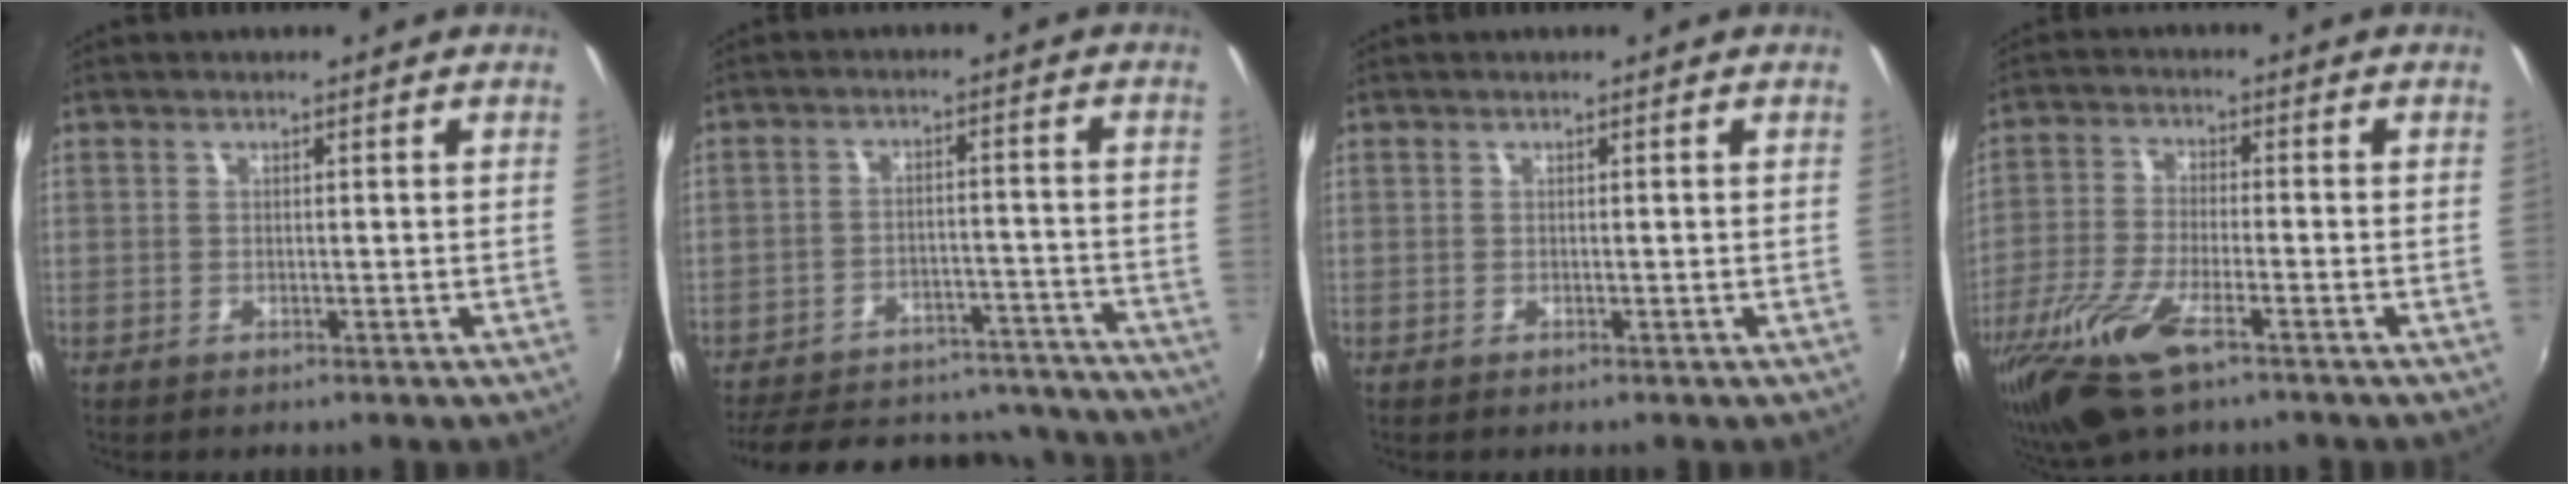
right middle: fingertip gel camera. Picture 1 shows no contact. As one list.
[{"total": 23.6, "force": [-20.1, 9.4, 8.0], "torque": [-0.172, 0.046, -0.240]}, {"total": 0.0}, {"total": 13.2, "force": [-7.9, 4.0, 9.8], "torque": [-0.218, -0.035, -0.155]}]